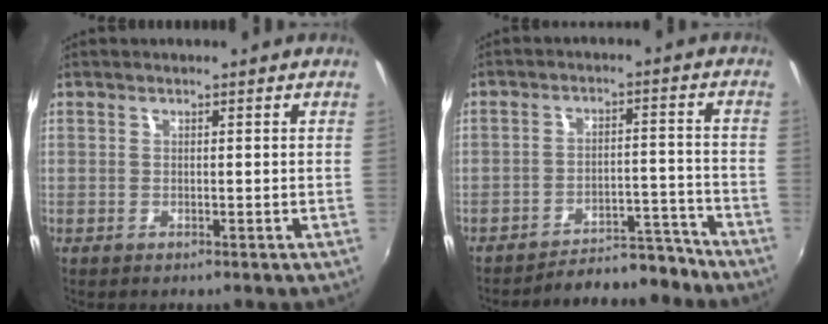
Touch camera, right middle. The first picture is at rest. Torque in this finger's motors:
{"motor_torque": [0.50, -0.95, -0.06, 0.01]}